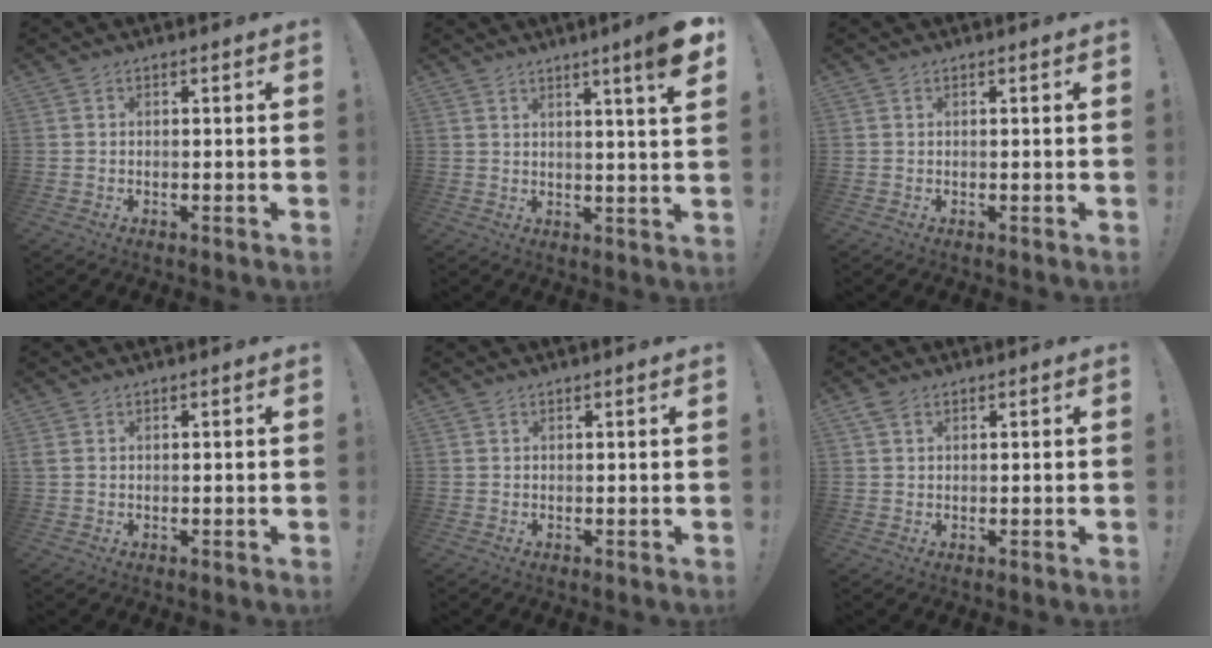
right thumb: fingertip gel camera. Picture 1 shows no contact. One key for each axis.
{"total": 8.2, "fx": 4.2, "fy": -0.6, "fz": 7.1, "tx": -0.094, "ty": -0.029, "tz": 0.060}
{"total": 0.6, "fx": 0.0, "fy": -0.2, "fz": 0.5, "tx": -0.008, "ty": -0.001, "tz": -0.001}
{"total": 1.0, "fx": 0.4, "fy": 0.6, "fz": 0.7, "tx": -0.022, "ty": 0.005, "tz": 0.009}
{"total": 0.6, "fx": 0.4, "fy": -0.3, "fz": 0.3, "tx": 0.000, "ty": -0.002, "tz": 0.006}
{"total": 2.4, "fx": 1.3, "fy": 1.5, "fz": 1.4, "tx": -0.020, "ty": 0.001, "tz": 0.023}